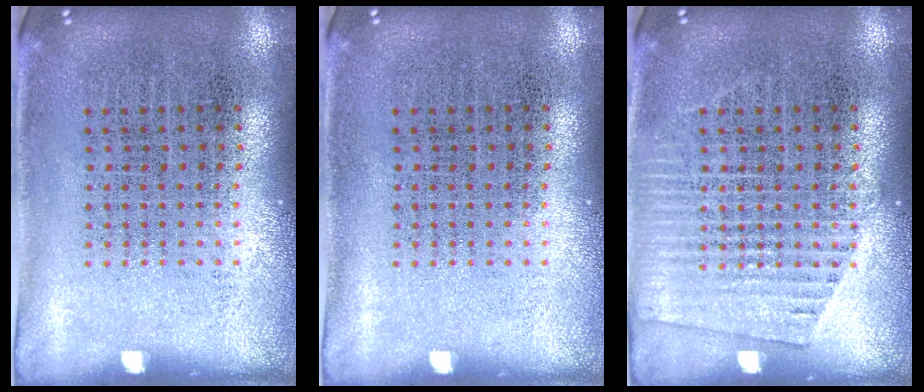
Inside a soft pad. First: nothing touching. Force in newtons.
{"total": 0.0}
{"total": 1.7, "press": 1.6, "slide": 0.3}